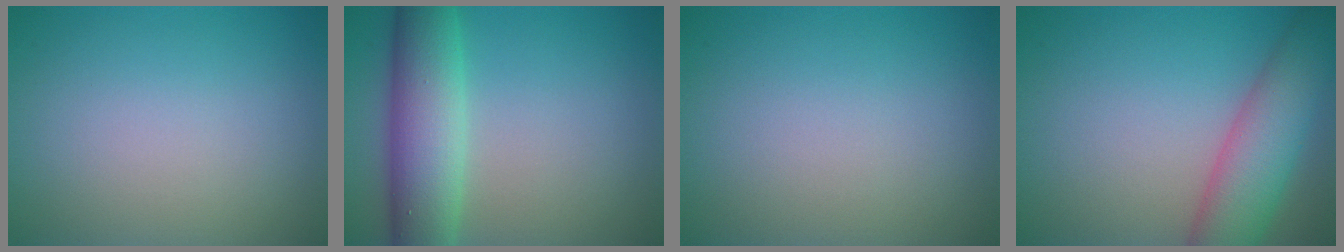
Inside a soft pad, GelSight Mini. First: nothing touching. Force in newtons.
{"total": 7.3, "press": 7.3, "slide": 0.4}
{"total": 0.0}
{"total": 6.8, "press": 6.8, "slide": 0.4}